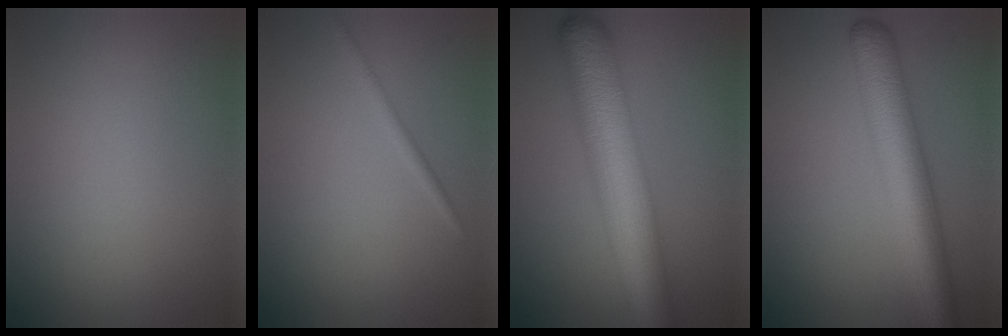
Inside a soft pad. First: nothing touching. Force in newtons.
{"total": 1.0, "press": 1.0, "slide": 0.1}
{"total": 10.2, "press": 10.2, "slide": 0.2}
{"total": 7.2, "press": 7.2, "slide": 0.2}